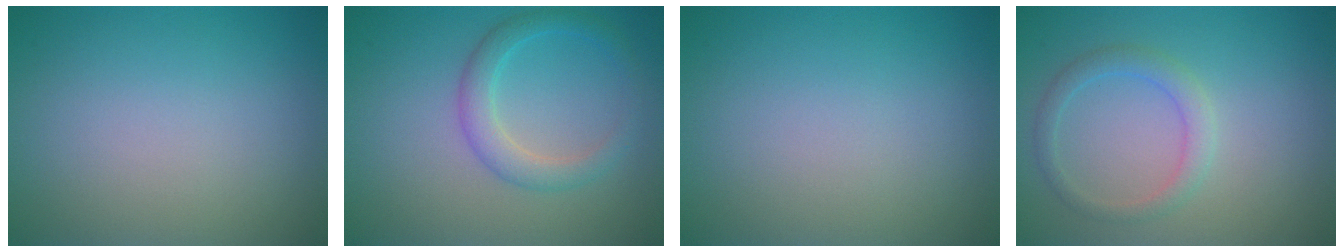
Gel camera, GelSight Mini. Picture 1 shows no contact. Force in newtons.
{"total": 2.8, "press": 2.8, "slide": 0.2}
{"total": 0.0}
{"total": 2.1, "press": 2.0, "slide": 0.3}